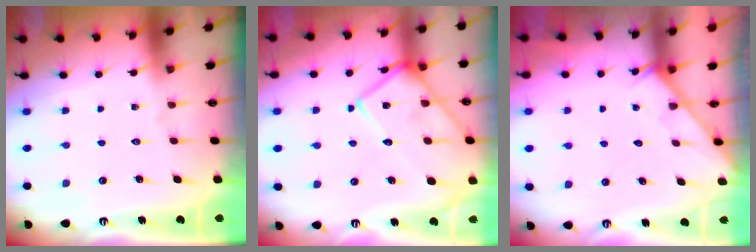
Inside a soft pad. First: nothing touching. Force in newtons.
{"total": 15.5, "press": 15.4, "slide": 1.2}
{"total": 3.5, "press": 3.5, "slide": 0.3}